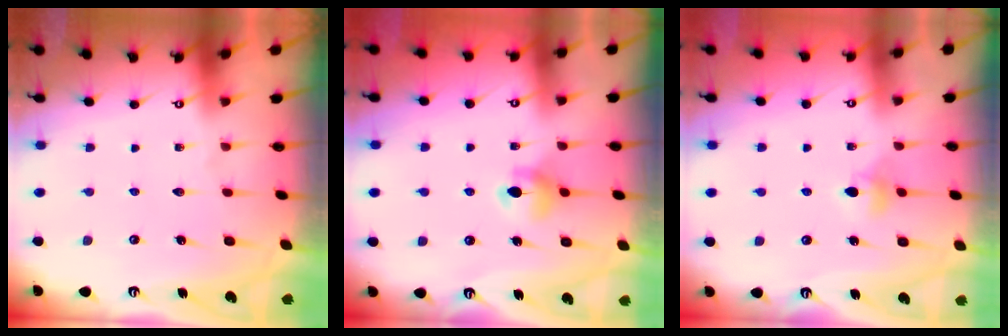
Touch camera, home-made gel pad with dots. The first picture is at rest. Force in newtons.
{"total": 6.2, "press": 6.1, "slide": 1.0}
{"total": 4.9, "press": 4.8, "slide": 1.0}